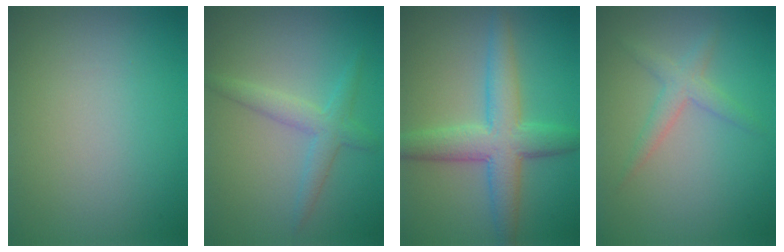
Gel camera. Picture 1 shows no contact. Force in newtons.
{"total": 2.6, "press": 2.6, "slide": 0.1}
{"total": 5.8, "press": 5.8, "slide": 0.0}
{"total": 2.1, "press": 2.1, "slide": 0.1}